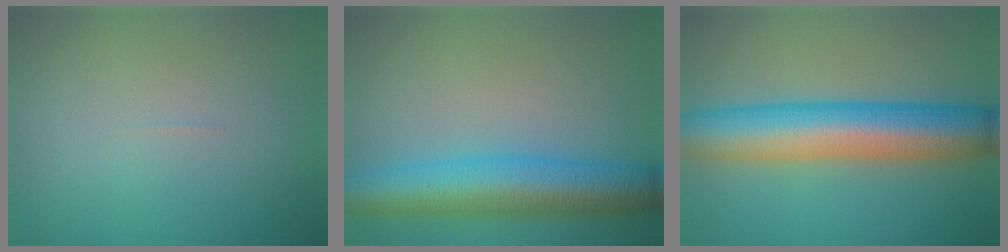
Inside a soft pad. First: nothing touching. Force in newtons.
{"total": 7.8, "press": 7.8, "slide": 0.1}
{"total": 10.1, "press": 10.1, "slide": 0.3}